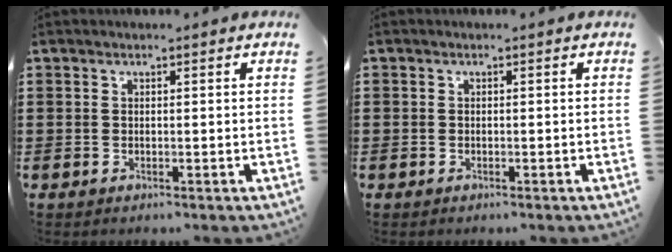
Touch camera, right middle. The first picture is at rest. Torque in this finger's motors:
{"motor_torque": [-0.60, -0.24, -1.05, -0.21]}